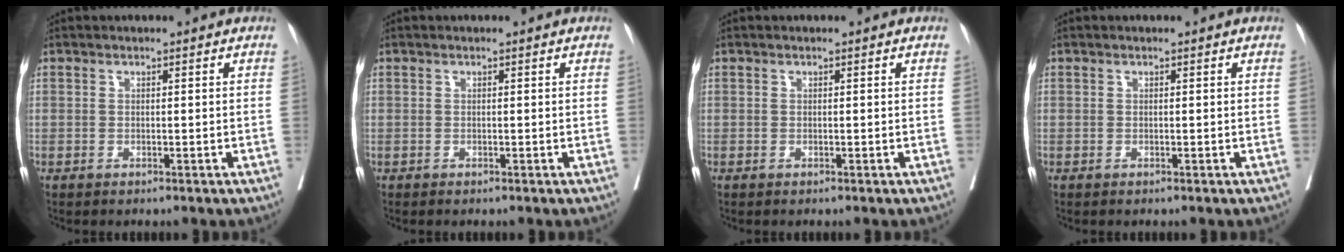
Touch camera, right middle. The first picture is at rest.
{"total": 0.0}
{"total": 0.0}
{"total": 0.0}